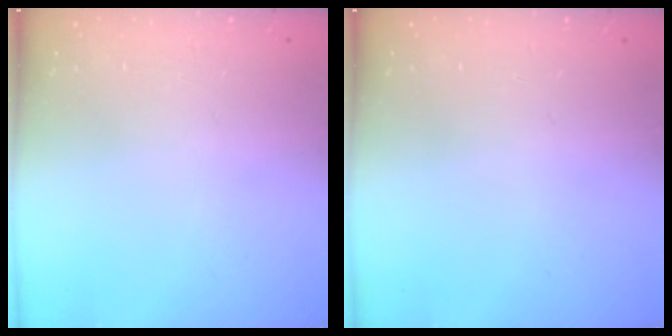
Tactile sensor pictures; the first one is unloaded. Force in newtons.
{"total": 0.0}